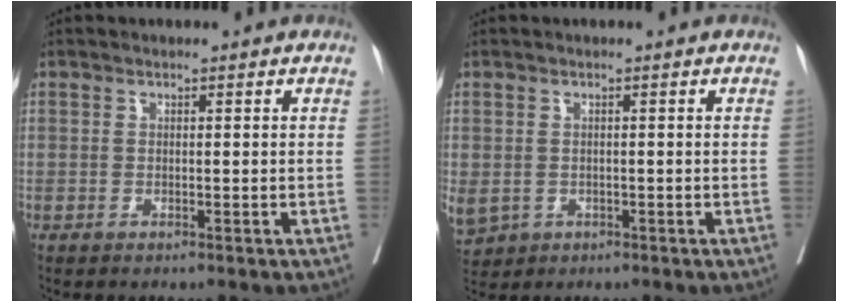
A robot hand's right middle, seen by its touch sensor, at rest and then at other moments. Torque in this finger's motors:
{"motor_torque": [0.12, -0.19, 0.66, 0.15]}